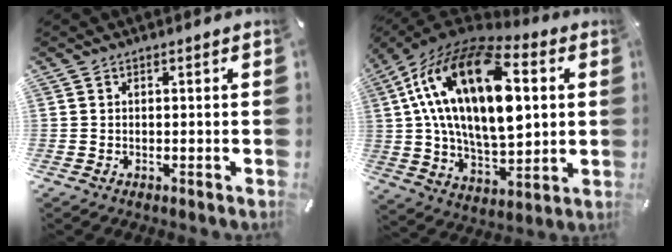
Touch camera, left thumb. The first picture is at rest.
{"total": 27.8, "force": [6.7, 15.7, 22.0], "torque": [-0.415, -0.019, 0.108]}